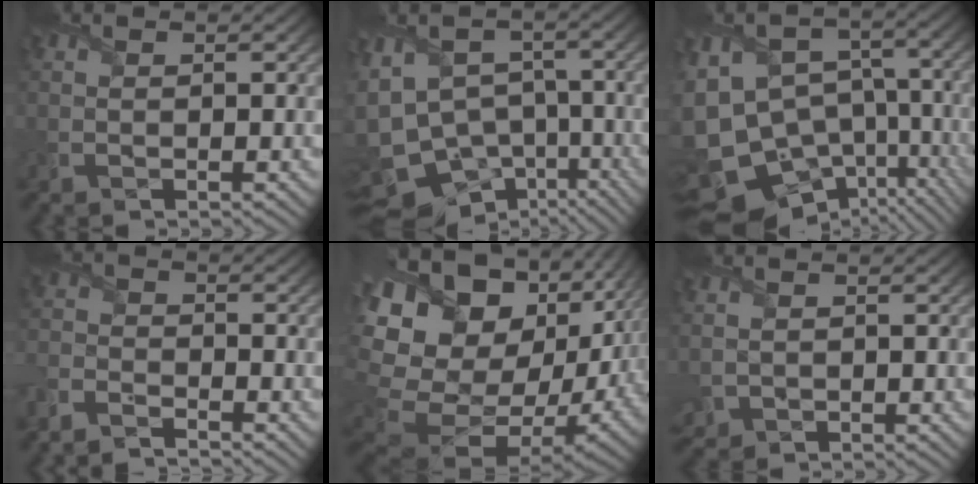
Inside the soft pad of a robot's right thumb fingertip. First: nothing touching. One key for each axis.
{"total": 11.6, "fx": -3.8, "fy": 8.4, "fz": 7.0, "tx": -0.195, "ty": -0.006, "tz": -0.030}
{"total": 16.1, "fx": -5.4, "fy": 12.0, "fz": 9.4, "tx": -0.240, "ty": -0.015, "tz": -0.048}
{"total": 4.1, "fx": -4.0, "fy": 0.7, "fz": 0.7, "tx": -0.017, "ty": -0.006, "tz": -0.095}
{"total": 20.6, "fx": 3.1, "fy": 14.7, "fz": 14.1, "tx": -0.323, "ty": -0.026, "tz": 0.112}
{"total": 1.6, "fx": 0.1, "fy": 1.5, "fz": 0.6, "tx": -0.032, "ty": -0.006, "tz": 0.004}